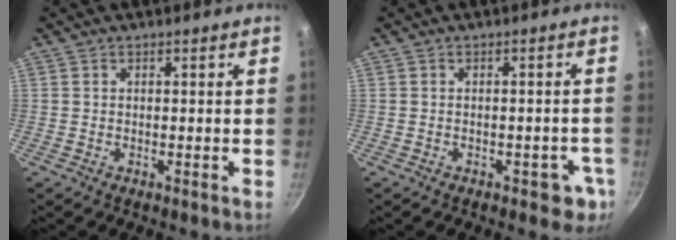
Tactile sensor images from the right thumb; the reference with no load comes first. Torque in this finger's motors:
{"motor_torque": [0.70, 0.19, -0.03, 0.25, 0.05]}